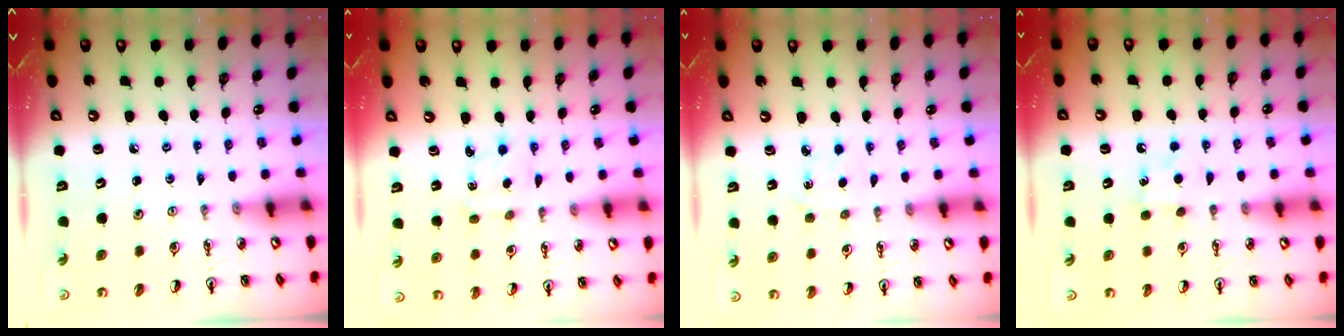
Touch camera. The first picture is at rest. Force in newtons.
{"total": 1.8, "press": 1.7, "slide": 0.7}
{"total": 2.6, "press": 2.6, "slide": 0.4}
{"total": 5.7, "press": 5.6, "slide": 0.7}